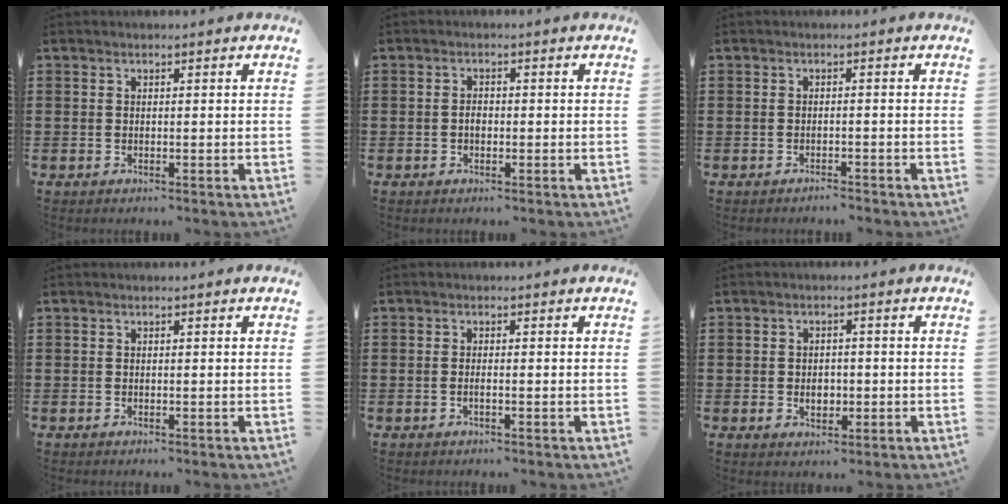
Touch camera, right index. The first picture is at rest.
{"total": 1.5, "force": [-0.3, 0.9, 1.1], "torque": [-0.023, 0.003, -0.006]}
{"total": 1.1, "force": [-1.1, 0.0, 0.1], "torque": [-0.006, 0.001, -0.024]}
{"total": 0.0}
{"total": 0.8, "force": [-0.4, 0.1, 0.7], "torque": [-0.013, -0.003, -0.007]}
{"total": 2.7, "force": [-0.5, 2.0, 1.7], "torque": [-0.028, 0.002, -0.013]}